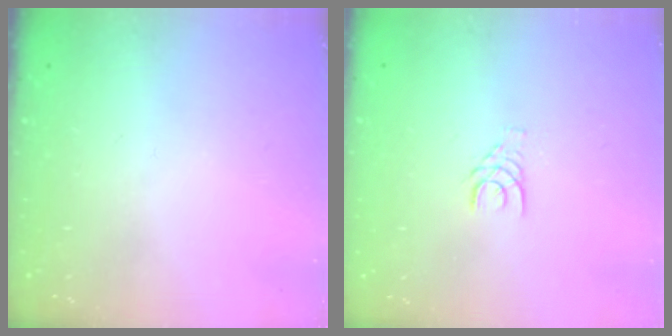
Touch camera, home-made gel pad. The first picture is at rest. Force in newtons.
{"total": 3.4, "press": 3.4, "slide": 0.4}